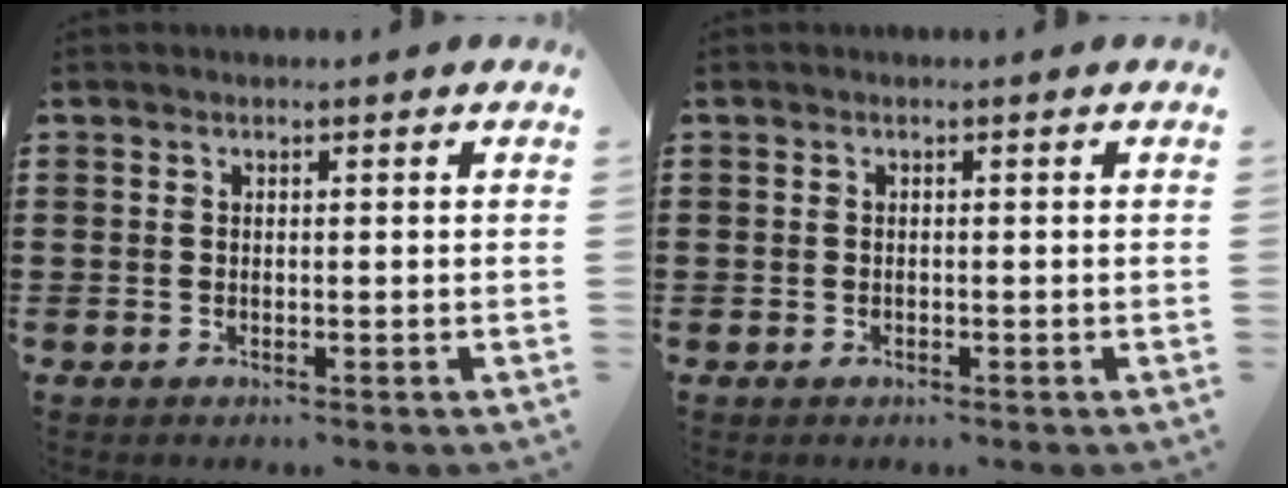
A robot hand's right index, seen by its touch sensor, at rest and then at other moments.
{"total": 0.0}